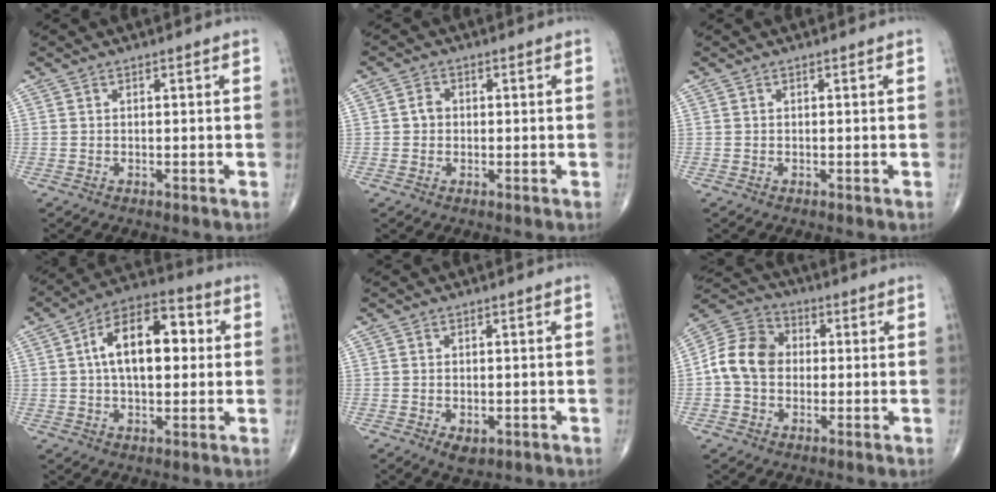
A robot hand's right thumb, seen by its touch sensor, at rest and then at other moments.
{"total": 2.3, "force": [0.0, 2.0, 1.1], "torque": [-0.009, 0.006, -0.004]}
{"total": 0.0}
{"total": 14.9, "force": [2.2, 8.0, 12.3], "torque": [-0.180, 0.025, 0.027]}
{"total": 3.0, "force": [-1.1, 1.8, 2.1], "torque": [-0.026, -0.002, -0.009]}
{"total": 10.6, "force": [0.0, 8.5, 6.4], "torque": [-0.106, 0.030, -0.013]}